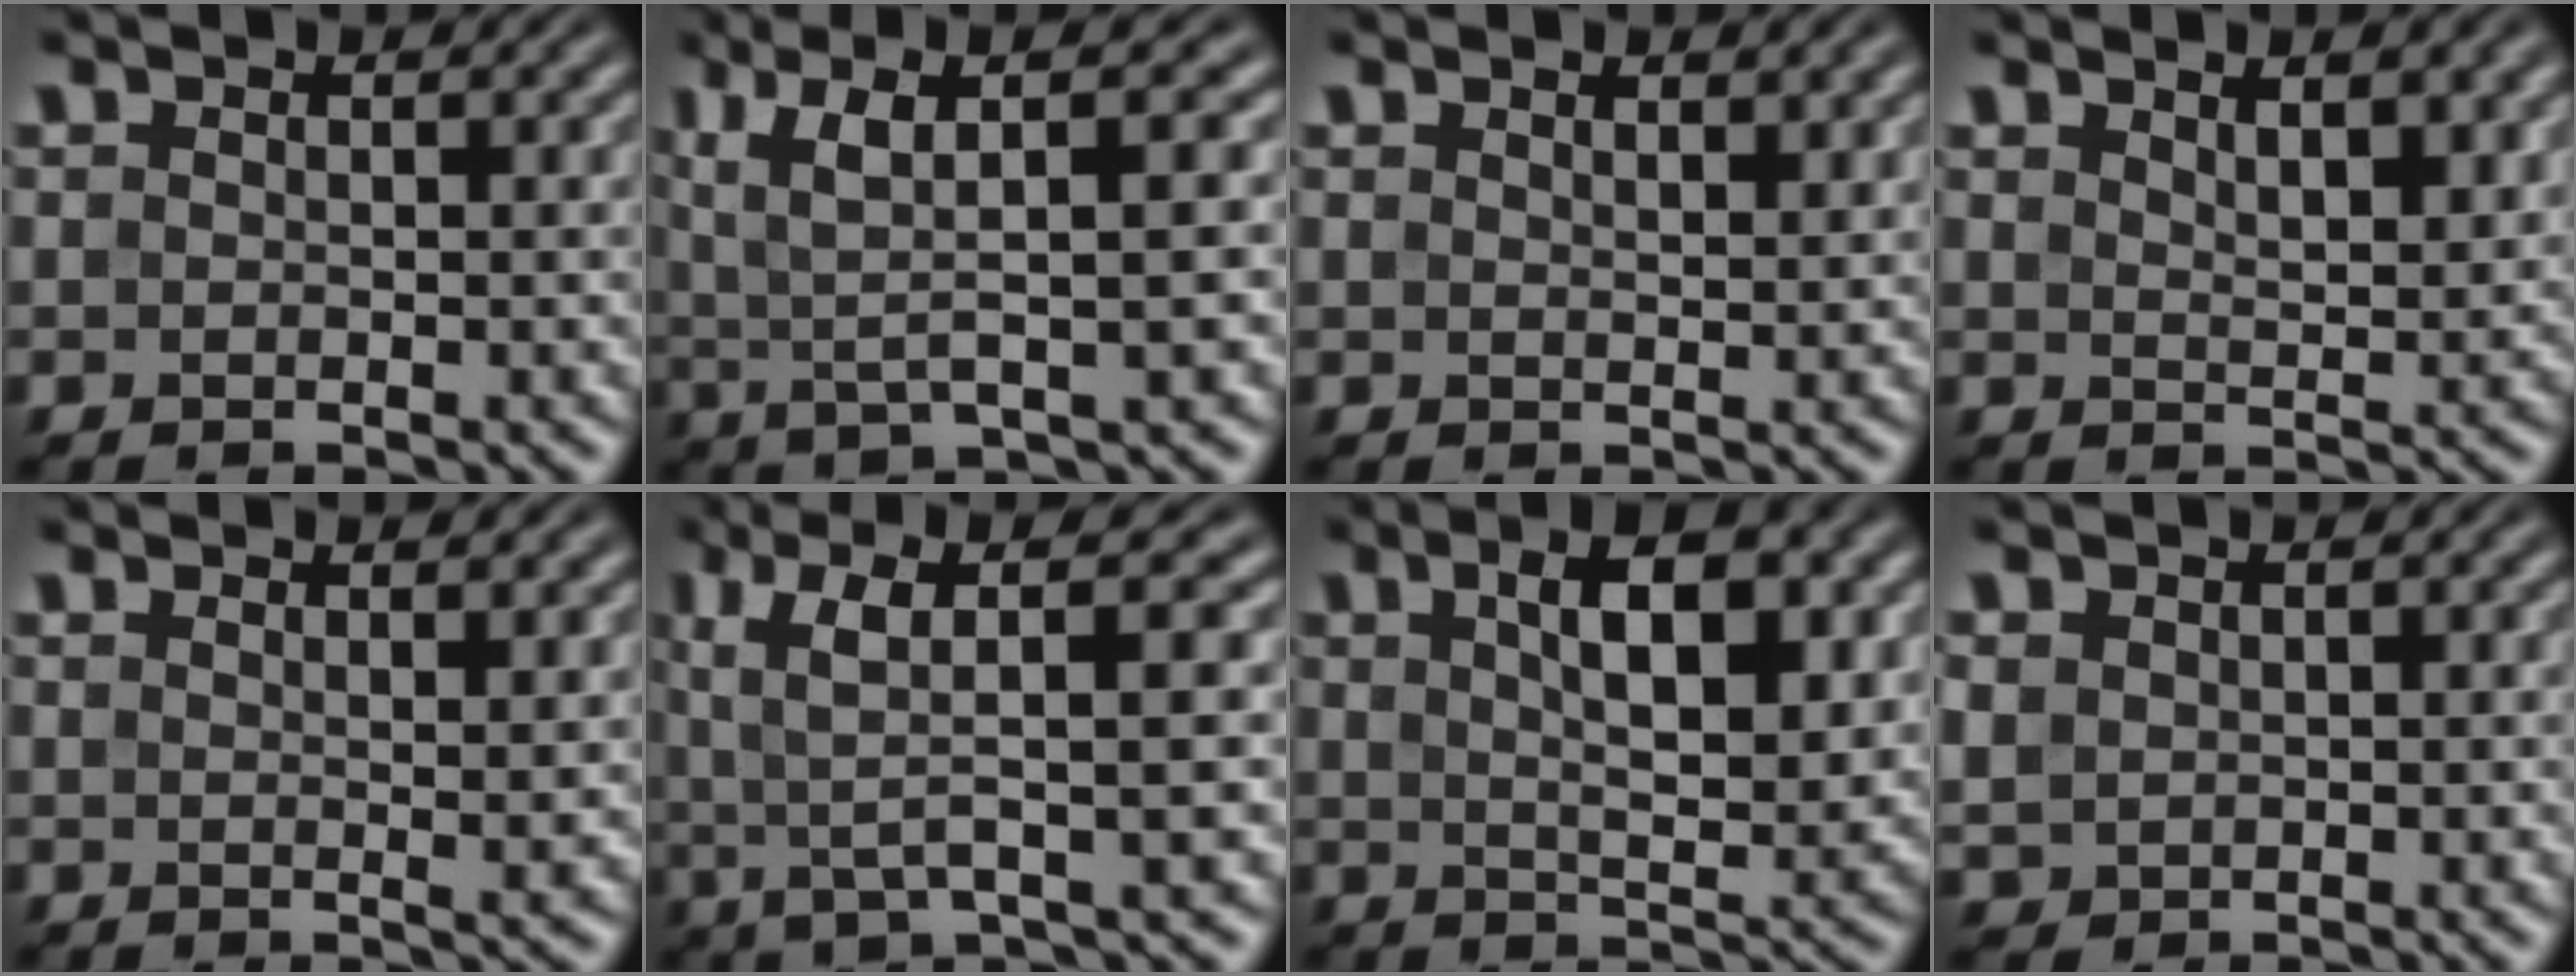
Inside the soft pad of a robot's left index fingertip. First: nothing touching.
{"total": 7.2, "force": [2.6, 1.6, 6.5], "torque": [-0.114, 0.015, 0.050]}
{"total": 1.6, "force": [1.2, 0.4, 1.0], "torque": [-0.015, -0.001, 0.022]}
{"total": 3.6, "force": [2.1, 1.2, 2.7], "torque": [-0.044, -0.005, 0.041]}
{"total": 2.8, "force": [1.3, 0.7, 2.4], "torque": [-0.028, 0.000, 0.015]}
{"total": 7.4, "force": [2.5, 1.6, 6.7], "torque": [-0.117, 0.016, 0.045]}
{"total": 7.1, "force": [2.3, 2.6, 6.2], "torque": [-0.095, 0.002, 0.038]}
{"total": 1.6, "force": [0.5, 1.4, 0.5], "torque": [-0.014, -0.003, 0.014]}